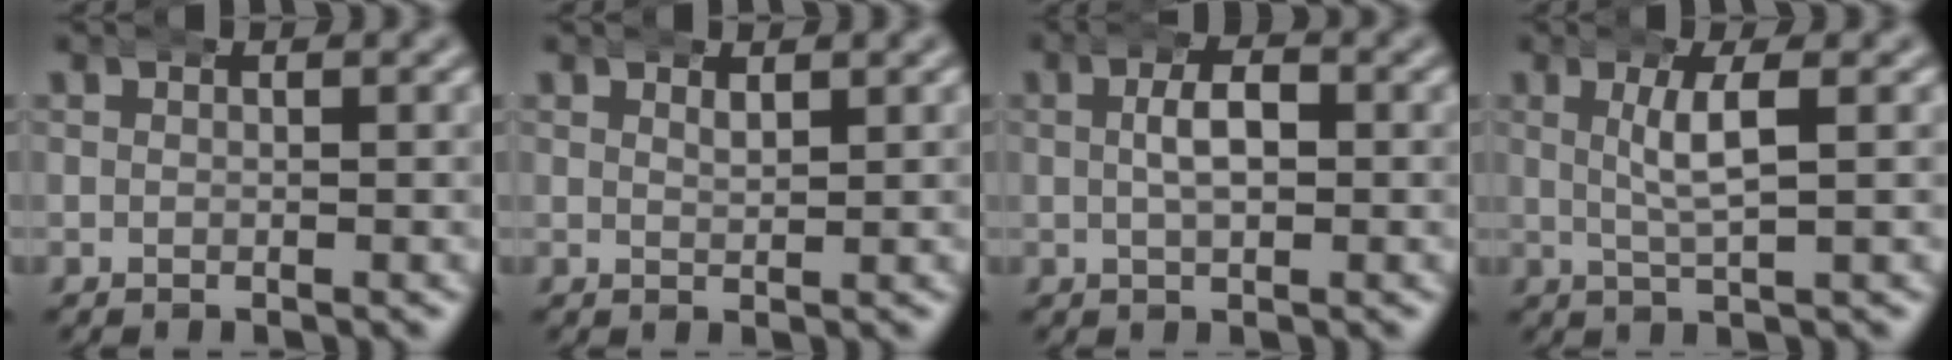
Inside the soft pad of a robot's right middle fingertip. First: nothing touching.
{"total": 1.0, "force": [0.8, 0.1, 0.5], "torque": [-0.007, -0.005, 0.018]}
{"total": 3.4, "force": [0.2, 1.6, 3.0], "torque": [-0.034, 0.011, -0.003]}
{"total": 2.9, "force": [0.6, 0.0, 2.8], "torque": [-0.052, 0.001, 0.013]}